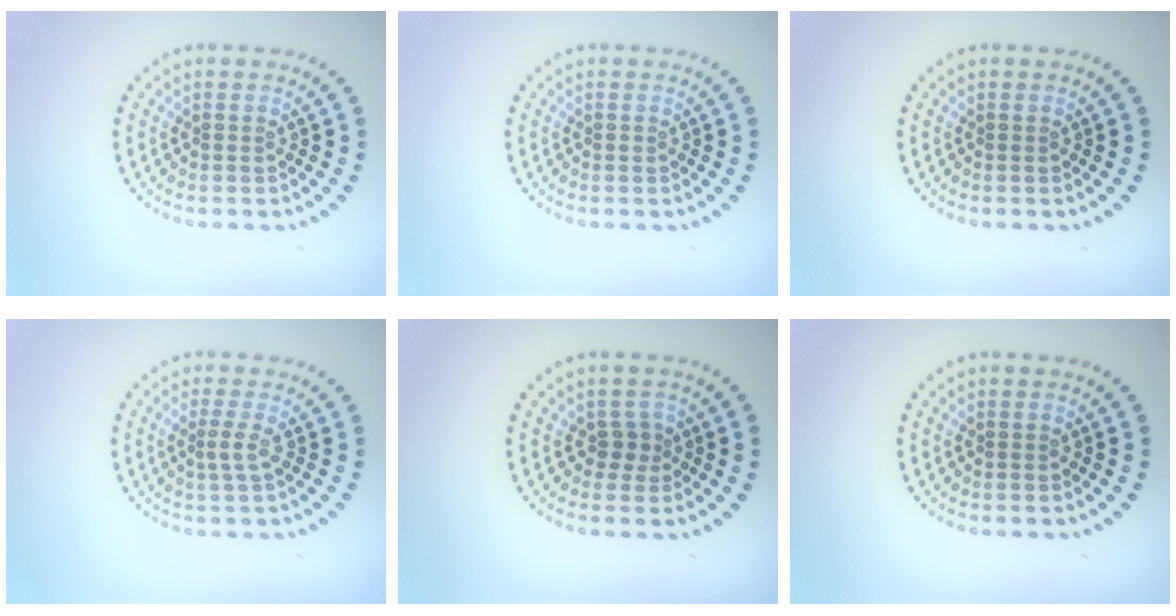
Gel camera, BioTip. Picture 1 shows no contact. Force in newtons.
{"total": 0.0}
{"total": 0.0}
{"total": 1.4, "press": 0.9, "slide": 1.0}
{"total": 1.4, "press": 1.1, "slide": 0.8}
{"total": 0.0}